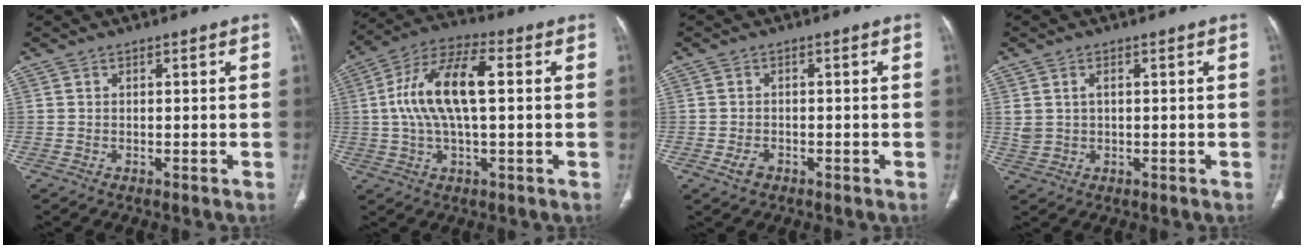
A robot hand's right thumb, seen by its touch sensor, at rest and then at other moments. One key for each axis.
{"total": 14.4, "fx": 1.5, "fy": 5.9, "fz": 13.1, "tx": -0.265, "ty": 0.030, "tz": 0.024}
{"total": 2.3, "fx": -1.1, "fy": 1.6, "fz": 1.2, "tx": -0.022, "ty": 0.004, "tz": -0.016}
{"total": 3.2, "fx": 0.9, "fy": 2.1, "fz": 2.3, "tx": -0.053, "ty": 0.001, "tz": 0.024}